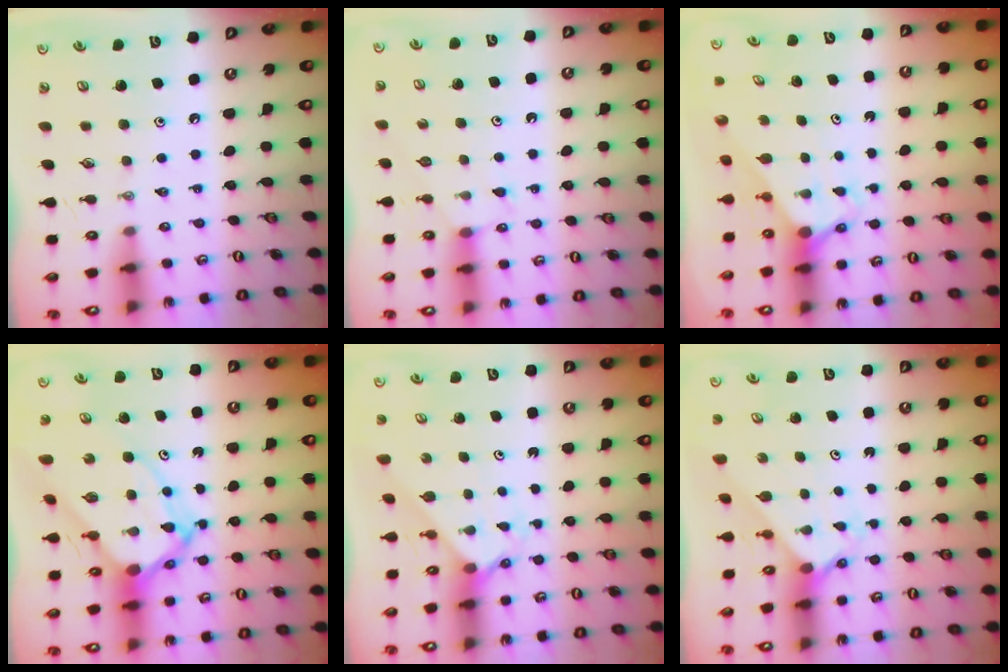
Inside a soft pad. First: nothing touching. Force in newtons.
{"total": 4.6, "press": 4.6, "slide": 0.5}
{"total": 2.8, "press": 2.8, "slide": 0.0}
{"total": 10.8, "press": 10.7, "slide": 1.1}
{"total": 2.1, "press": 2.1, "slide": 0.2}
{"total": 1.9, "press": 1.9, "slide": 0.2}